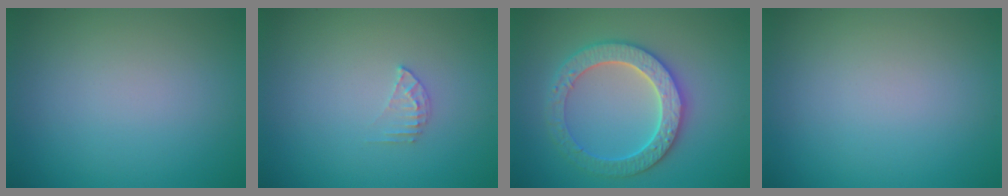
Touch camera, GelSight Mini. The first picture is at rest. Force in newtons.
{"total": 1.3, "press": 1.3, "slide": 0.1}
{"total": 4.3, "press": 4.2, "slide": 1.1}
{"total": 0.0}